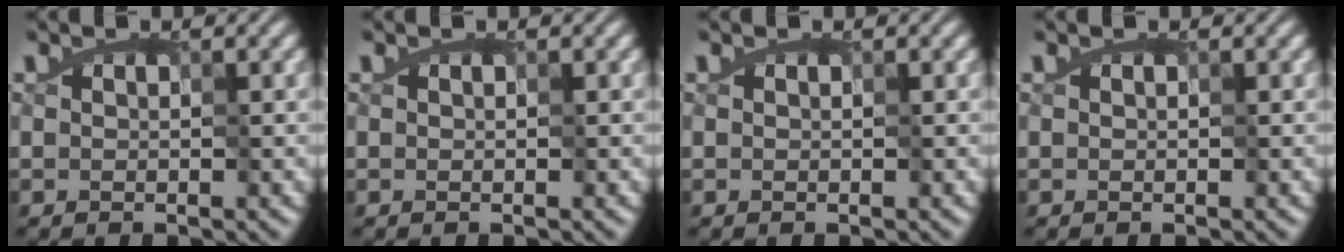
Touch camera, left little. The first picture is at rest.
{"total": 0.0}
{"total": 0.0}
{"total": 0.0}